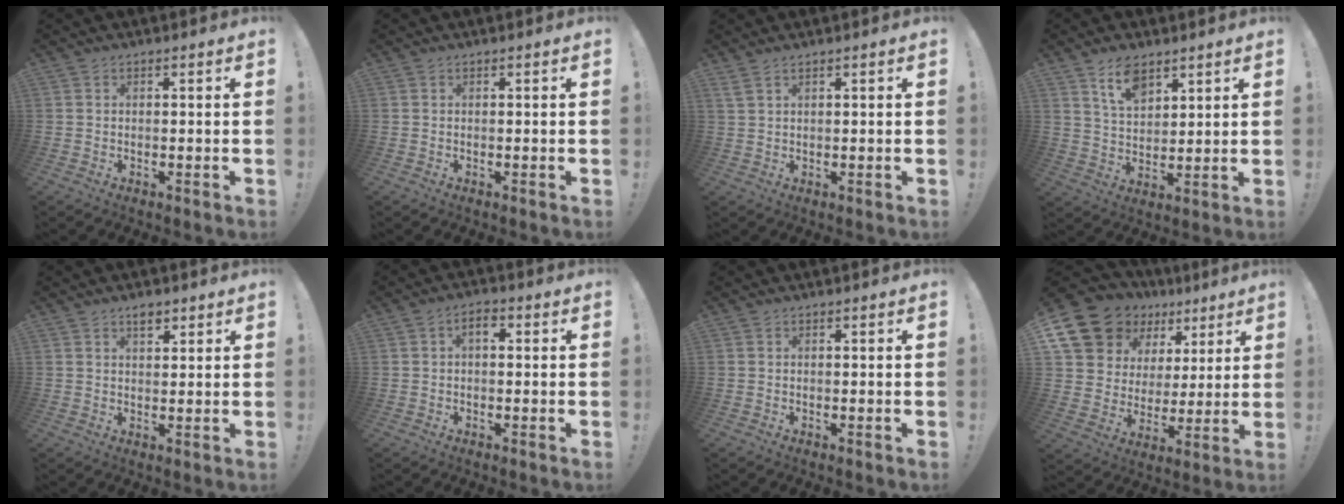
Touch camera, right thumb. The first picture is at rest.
{"total": 0.0}
{"total": 2.1, "force": [1.6, 0.5, 1.3], "torque": [-0.027, -0.004, 0.030]}
{"total": 8.9, "force": [6.0, 4.6, 4.8], "torque": [-0.084, -0.026, 0.111]}
{"total": 3.2, "force": [2.3, 1.5, 1.7], "torque": [-0.013, -0.013, 0.036]}
{"total": 3.3, "force": [0.3, 1.8, 2.8], "torque": [-0.045, 0.006, 0.002]}
{"total": 0.0}
{"total": 16.4, "force": [10.1, 11.5, 6.2], "torque": [-0.112, -0.059, 0.209]}